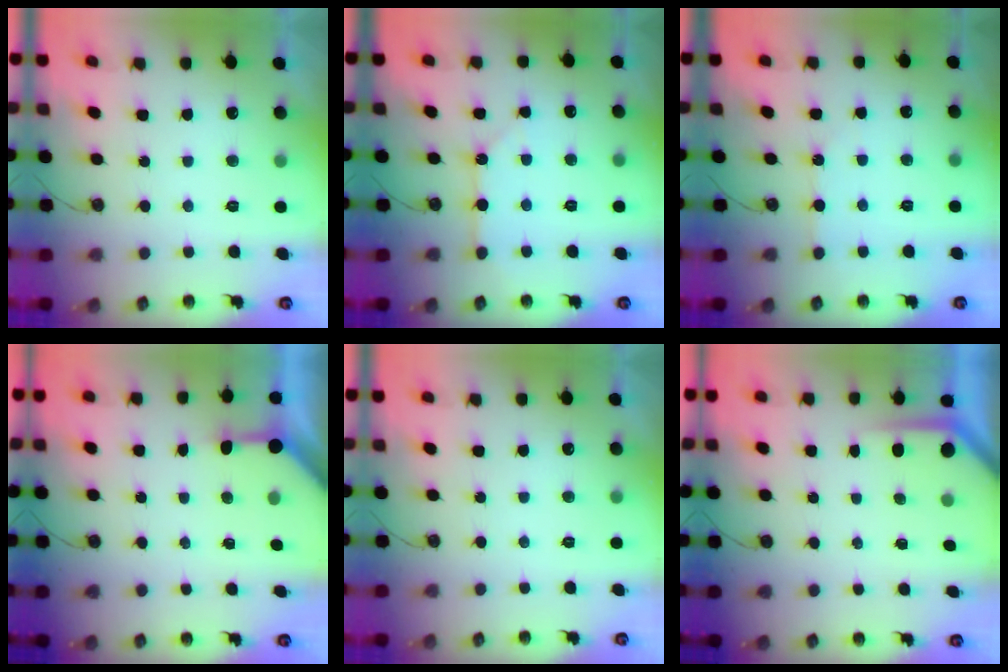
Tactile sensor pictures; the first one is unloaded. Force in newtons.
{"total": 2.4, "press": 2.4, "slide": 0.4}
{"total": 2.0, "press": 1.9, "slide": 0.3}
{"total": 3.4, "press": 3.3, "slide": 0.3}
{"total": 0.0}
{"total": 2.7, "press": 2.7, "slide": 0.4}